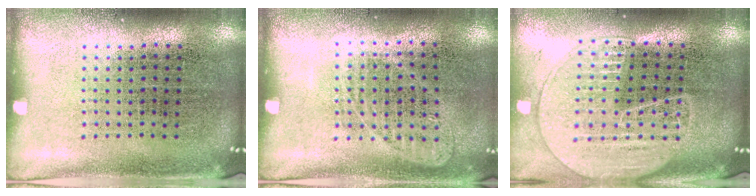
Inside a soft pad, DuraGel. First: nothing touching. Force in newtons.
{"total": 0.9, "press": 0.9, "slide": 0.3}
{"total": 2.0, "press": 1.8, "slide": 0.8}